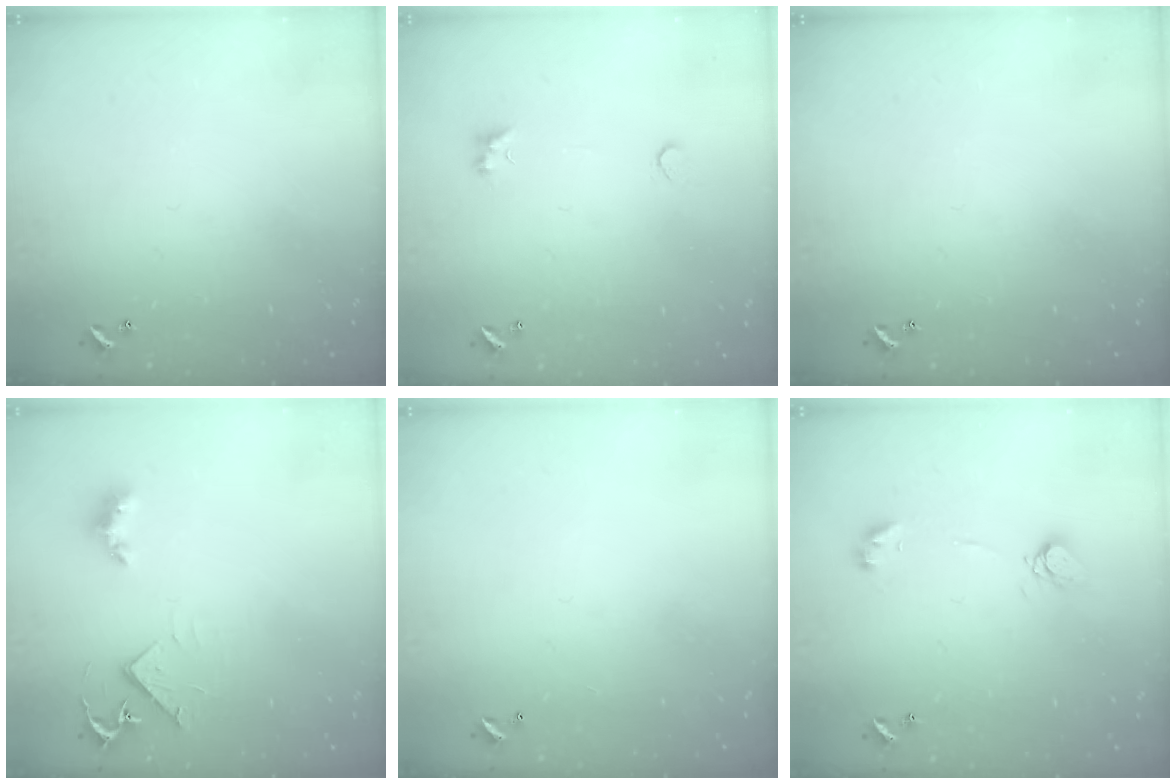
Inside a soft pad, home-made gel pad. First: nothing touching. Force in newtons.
{"total": 1.4, "press": 1.1, "slide": 0.9}
{"total": 0.0}
{"total": 4.1, "press": 4.0, "slide": 0.5}
{"total": 2.8, "press": 2.8, "slide": 0.1}
{"total": 6.7, "press": 6.7, "slide": 0.5}